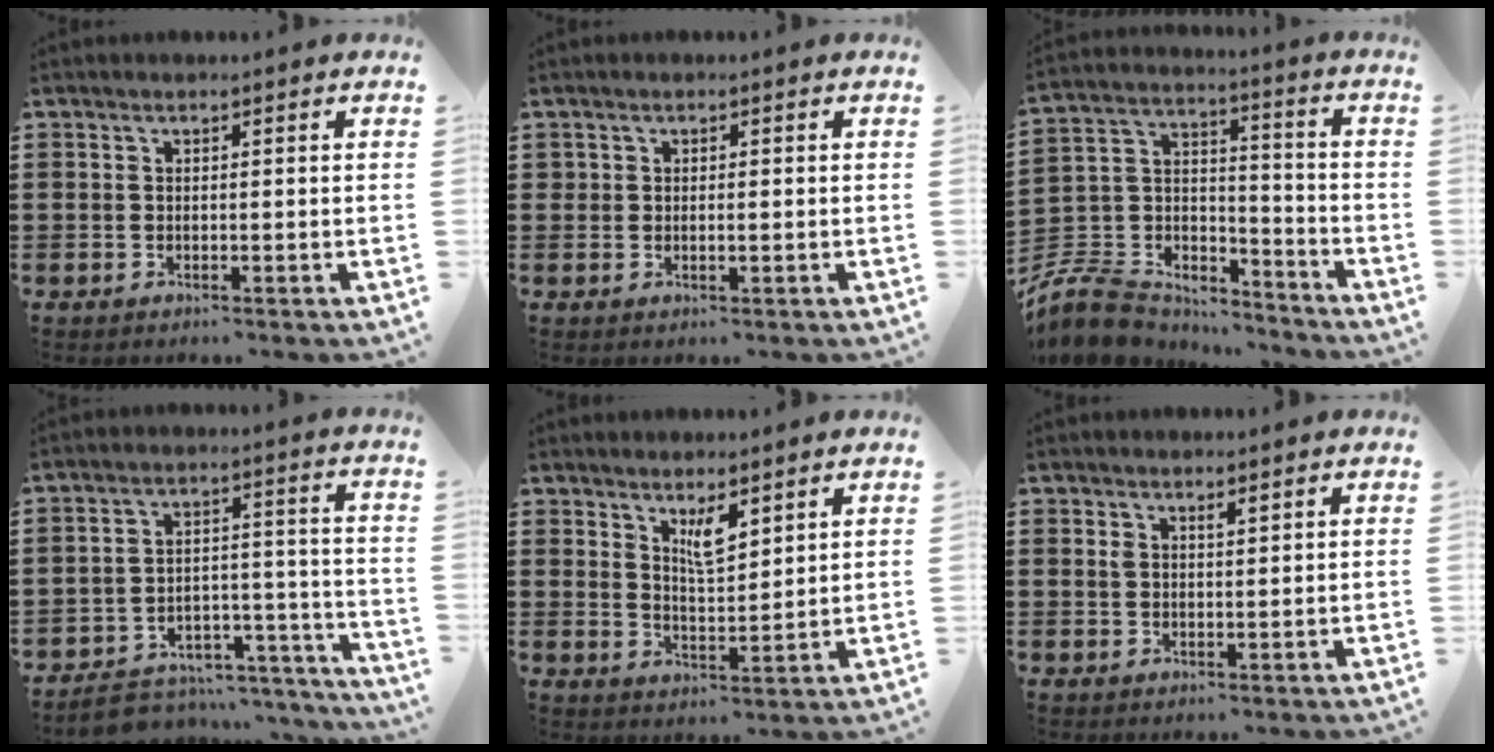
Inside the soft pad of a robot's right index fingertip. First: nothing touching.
{"total": 0.8, "force": [0.0, 0.4, 0.7], "torque": [-0.014, 0.003, -0.001]}
{"total": 8.5, "force": [-7.6, 3.5, 1.5], "torque": [-0.064, 0.003, -0.153]}
{"total": 4.4, "force": [-4.0, 1.9, 0.7], "torque": [-0.018, 0.010, -0.081]}
{"total": 4.4, "force": [3.0, 1.3, 2.9], "torque": [-0.056, -0.005, 0.052]}
{"total": 1.4, "force": [0.9, 0.5, 0.8], "torque": [-0.019, 0.003, 0.016]}